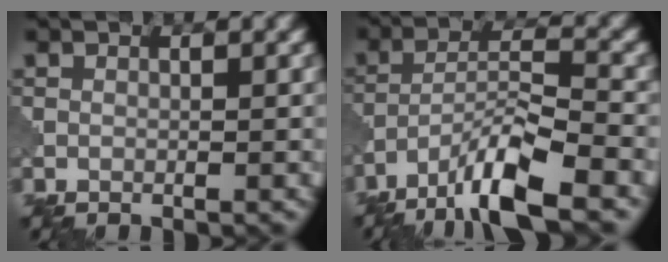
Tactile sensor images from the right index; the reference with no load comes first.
{"total": 8.0, "force": [-5.5, 1.4, 5.6], "torque": [-0.101, 0.001, -0.107]}